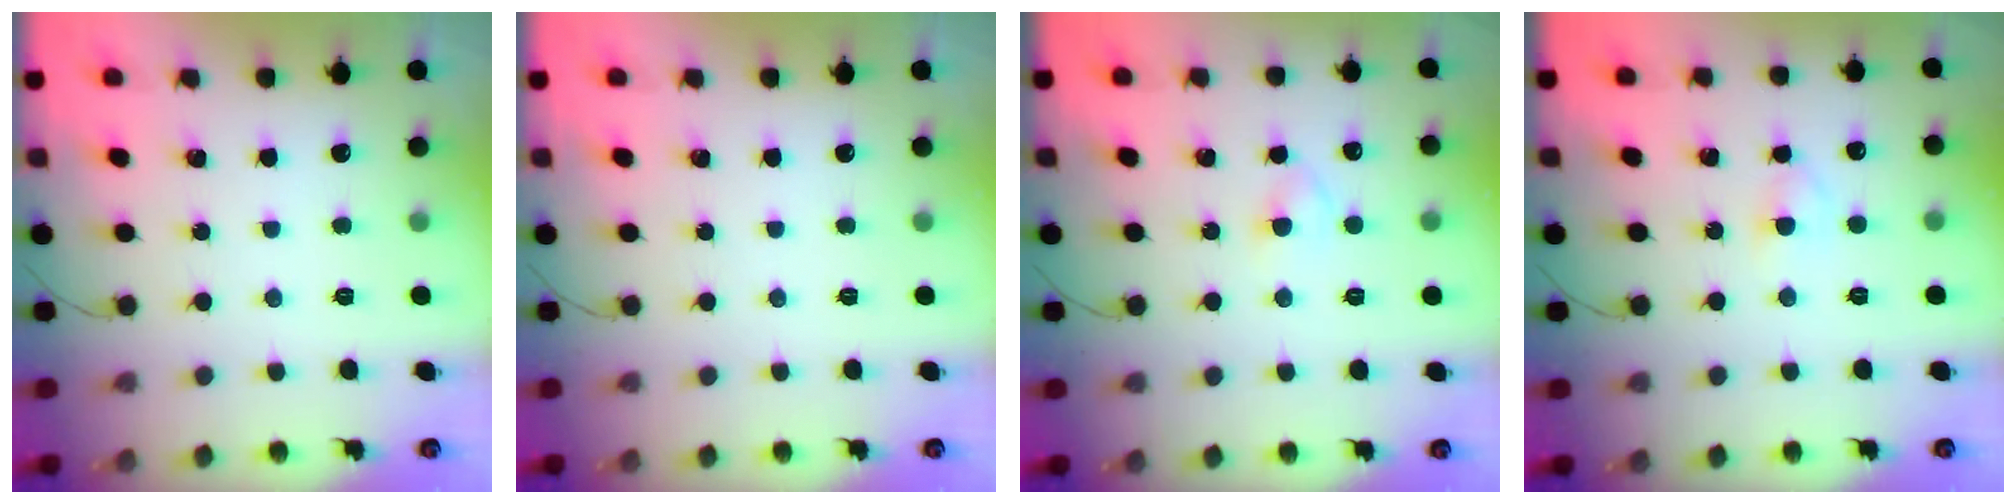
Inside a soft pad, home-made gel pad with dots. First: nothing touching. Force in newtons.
{"total": 0.0}
{"total": 2.3, "press": 2.1, "slide": 1.0}
{"total": 2.8, "press": 2.5, "slide": 1.3}